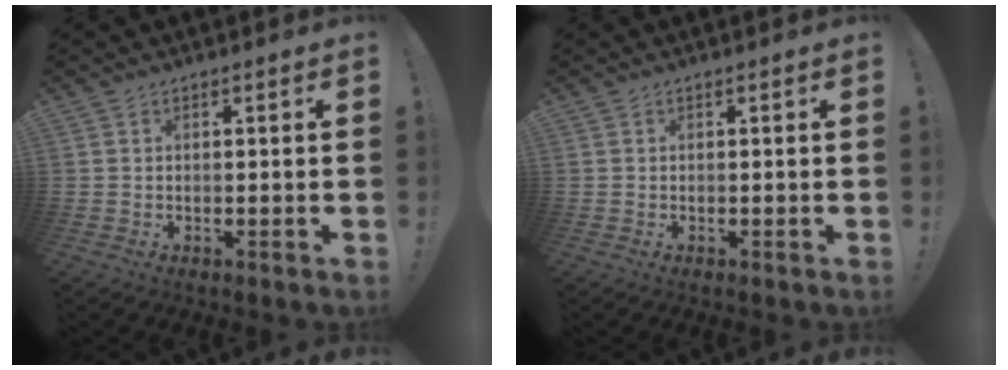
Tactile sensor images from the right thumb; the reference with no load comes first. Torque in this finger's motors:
{"motor_torque": [0.00, 0.00, 0.08, -0.08, 0.00]}